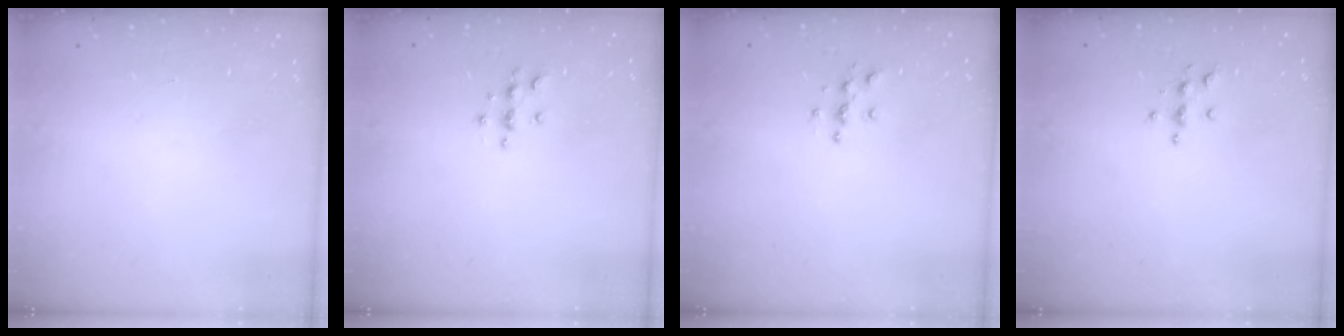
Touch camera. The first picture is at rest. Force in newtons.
{"total": 6.3, "press": 6.3, "slide": 0.8}
{"total": 5.0, "press": 5.0, "slide": 0.4}
{"total": 3.9, "press": 3.8, "slide": 0.5}